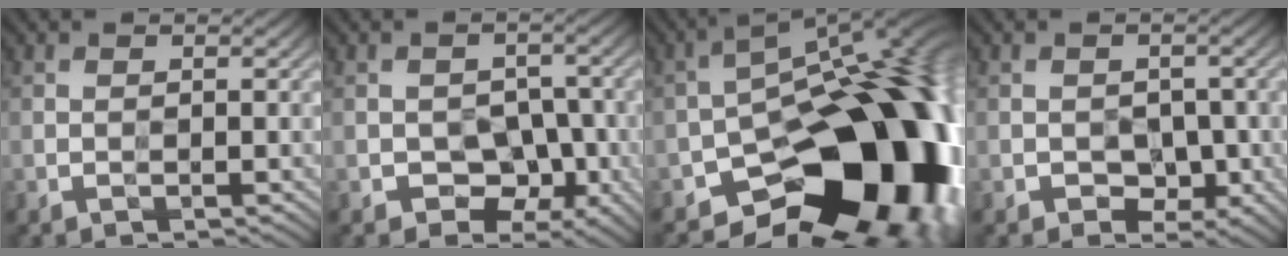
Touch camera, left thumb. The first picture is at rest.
{"total": 6.1, "force": [-2.1, 4.5, 3.5], "torque": [-0.047, -0.004, -0.038]}
{"total": 20.9, "force": [-9.2, 12.0, 14.5], "torque": [-0.154, -0.011, -0.132]}
{"total": 3.8, "force": [-1.1, 2.8, 2.3], "torque": [-0.032, -0.010, -0.019]}